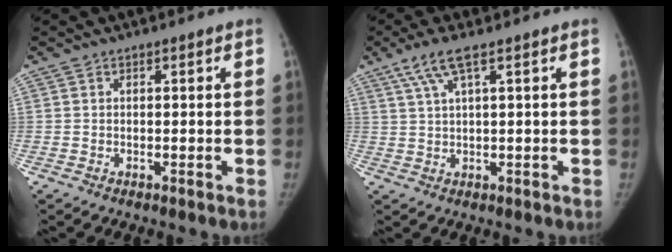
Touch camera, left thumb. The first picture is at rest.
{"total": 5.0, "force": [2.7, 0.6, 4.1], "torque": [-0.104, 0.004, 0.062]}